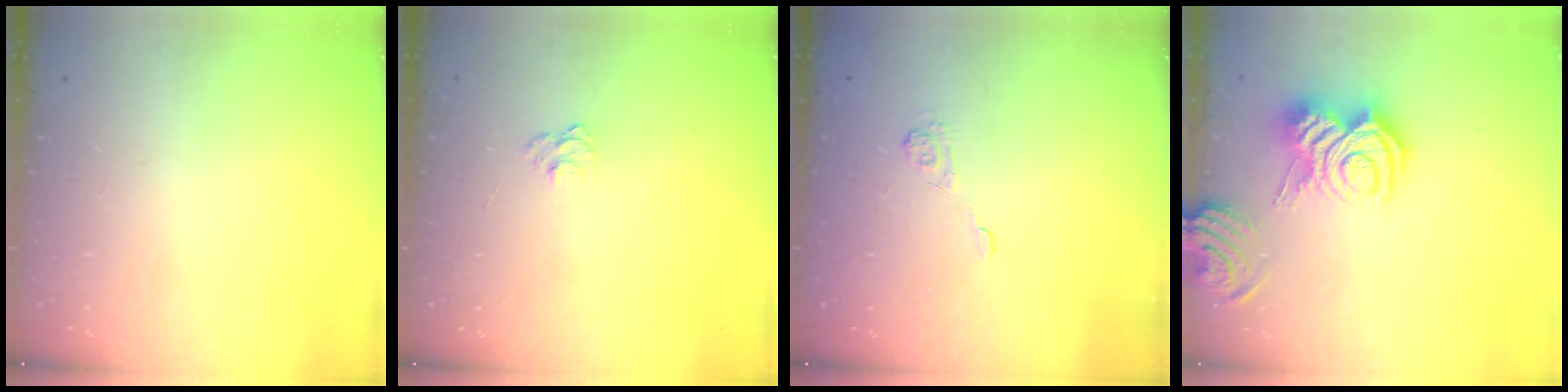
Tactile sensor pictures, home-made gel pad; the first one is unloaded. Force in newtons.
{"total": 3.7, "press": 3.7, "slide": 0.3}
{"total": 1.9, "press": 1.3, "slide": 1.3}
{"total": 12.9, "press": 12.9, "slide": 0.6}